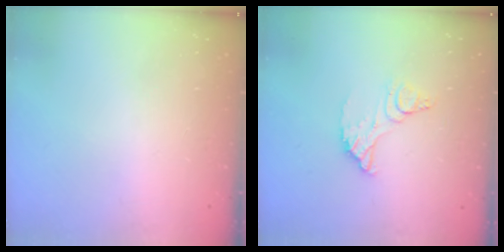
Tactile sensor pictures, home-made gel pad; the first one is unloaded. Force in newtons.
{"total": 10.1, "press": 10.0, "slide": 0.9}